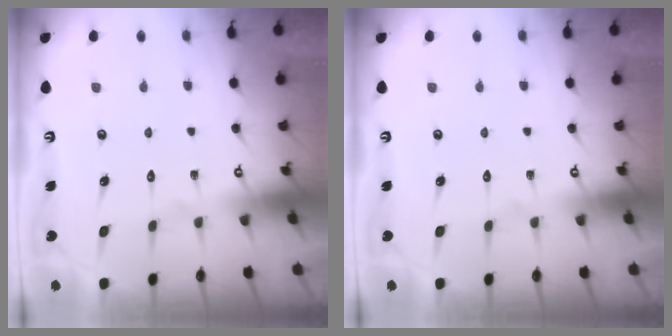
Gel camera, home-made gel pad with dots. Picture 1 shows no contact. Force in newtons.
{"total": 0.0}